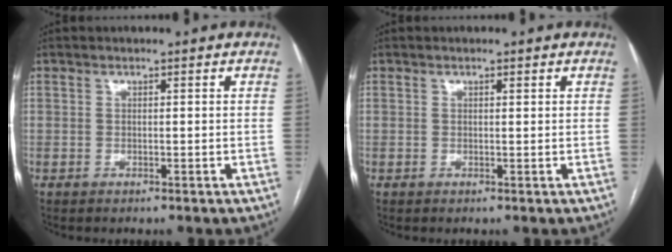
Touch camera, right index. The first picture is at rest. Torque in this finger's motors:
{"motor_torque": [0.06, 0.07, -0.03, 0.00]}